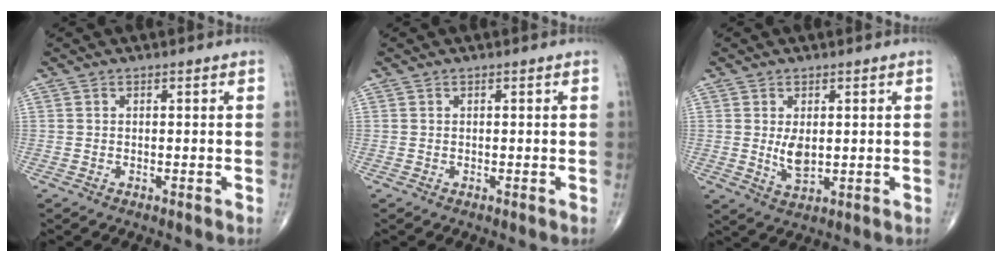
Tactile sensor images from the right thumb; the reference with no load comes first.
{"total": 0.0}
{"total": 4.4, "force": [0.4, 2.3, 3.7], "torque": [-0.061, -0.013, 0.016]}